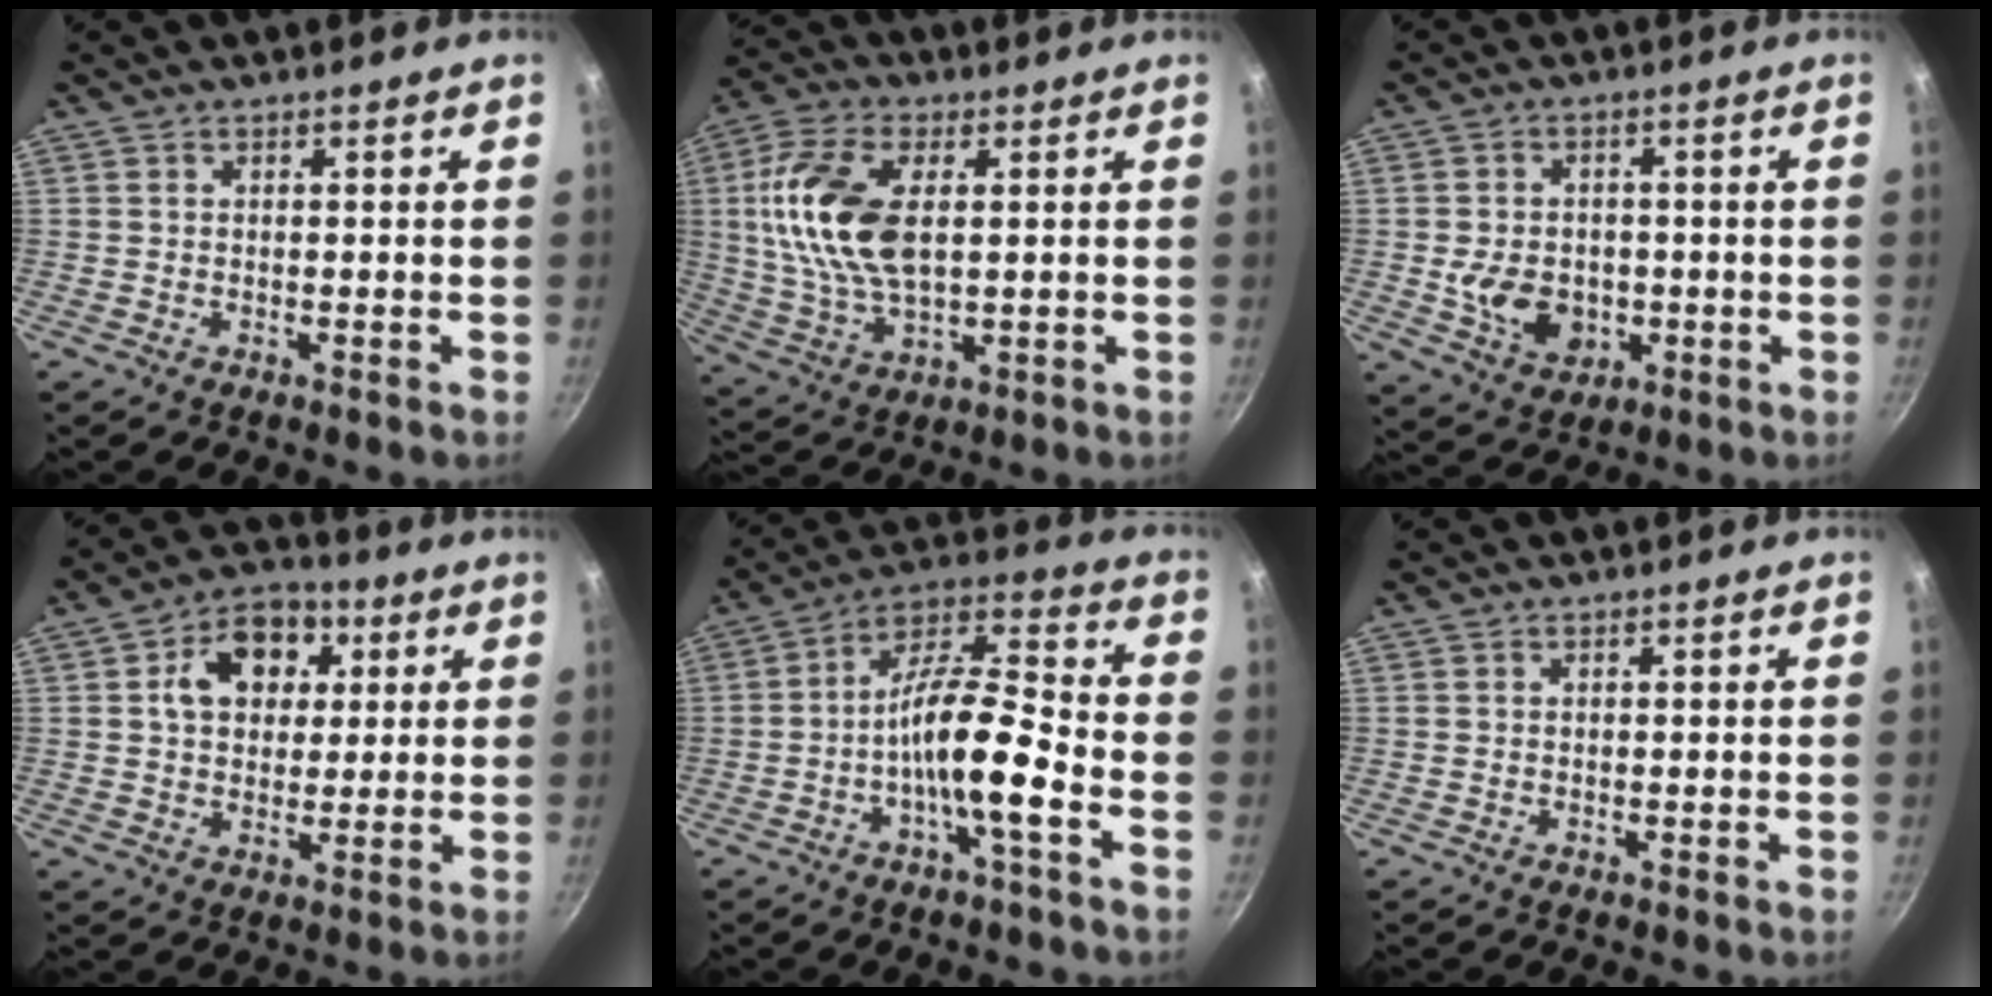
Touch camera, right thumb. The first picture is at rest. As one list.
[{"total": 16.3, "force": [2.7, 8.9, 13.4], "torque": [-0.258, 0.000, 0.049]}, {"total": 8.8, "force": [-1.4, 6.8, 5.4], "torque": [-0.074, 0.001, -0.013]}, {"total": 11.4, "force": [3.3, 8.6, 6.8], "torque": [-0.070, 0.006, 0.039]}, {"total": 13.3, "force": [-4.3, 3.0, 12.2], "torque": [-0.210, 0.048, -0.084]}, {"total": 0.0}]